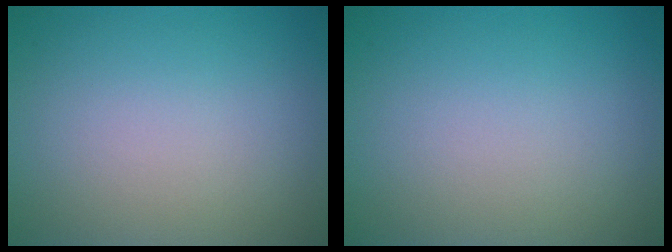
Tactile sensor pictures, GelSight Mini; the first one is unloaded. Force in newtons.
{"total": 0.0}